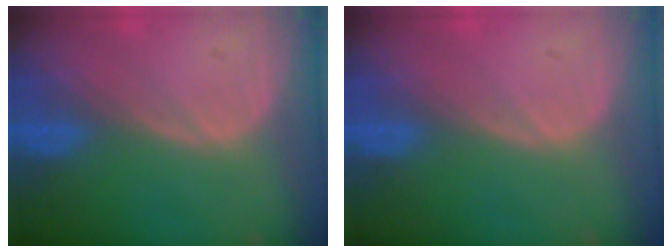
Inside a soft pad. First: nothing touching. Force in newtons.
{"total": 0.0}